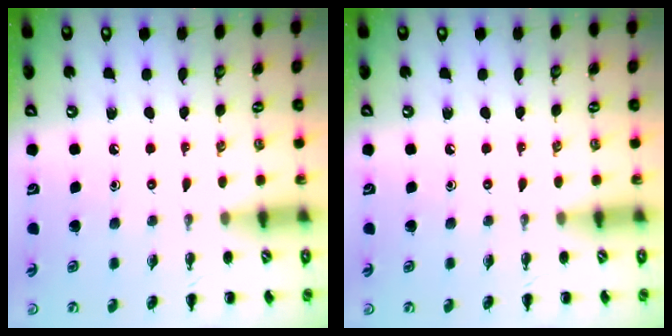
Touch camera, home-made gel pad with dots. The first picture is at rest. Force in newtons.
{"total": 0.0}